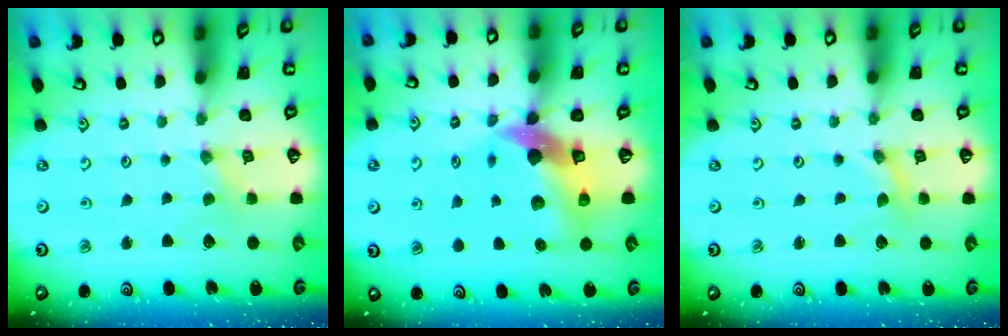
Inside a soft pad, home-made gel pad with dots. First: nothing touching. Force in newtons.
{"total": 11.8, "press": 11.6, "slide": 1.9}
{"total": 0.0}